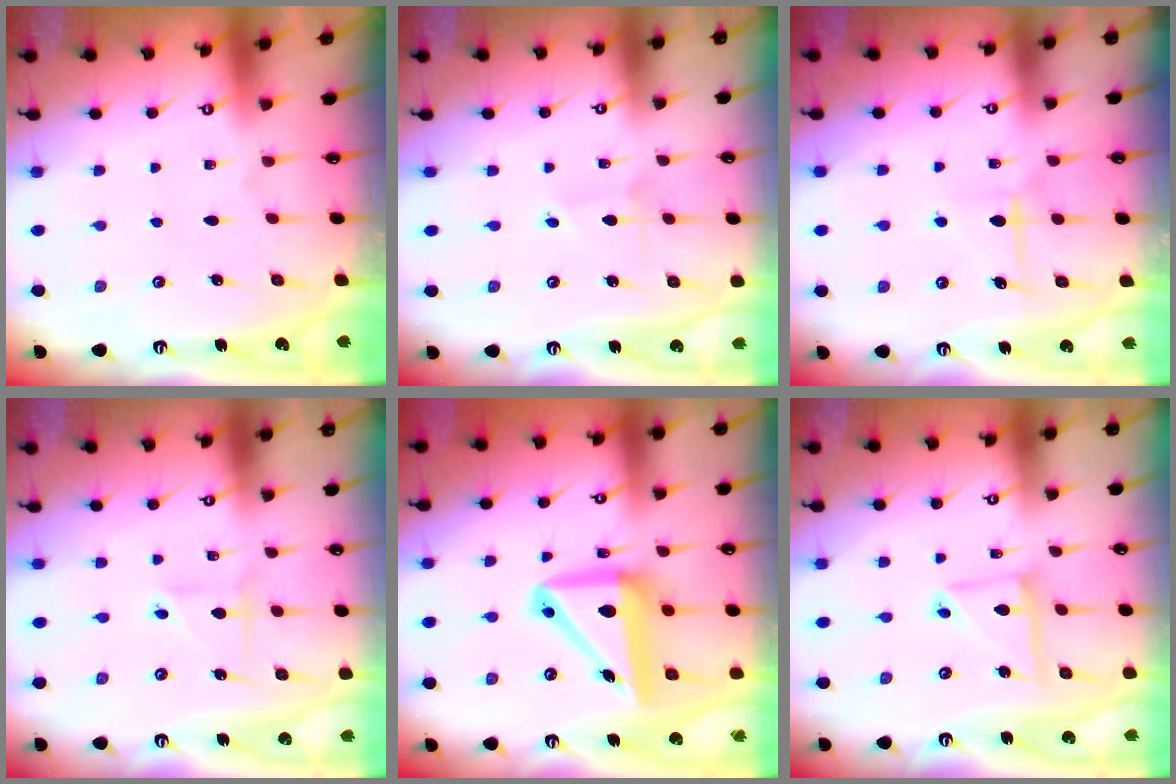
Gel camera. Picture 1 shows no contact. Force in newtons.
{"total": 1.5, "press": 1.5, "slide": 0.1}
{"total": 7.2, "press": 7.1, "slide": 0.3}
{"total": 2.4, "press": 2.4, "slide": 0.7}
{"total": 13.7, "press": 13.5, "slide": 2.1}
{"total": 7.9, "press": 7.9, "slide": 0.7}